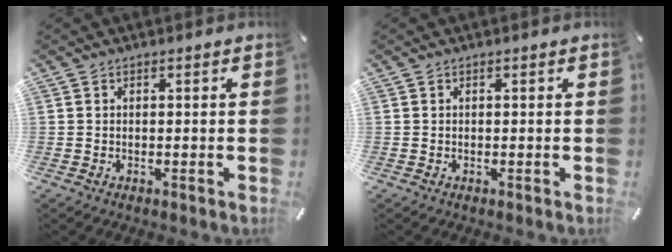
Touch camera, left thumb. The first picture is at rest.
{"total": 0.0}